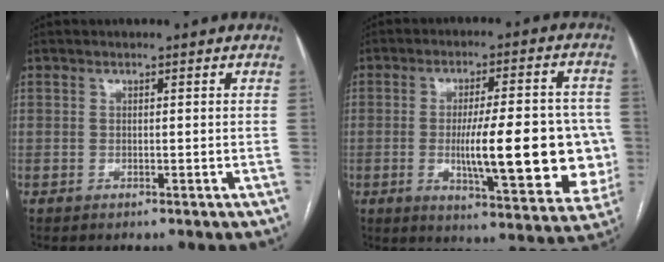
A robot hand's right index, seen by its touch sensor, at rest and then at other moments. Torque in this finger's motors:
{"motor_torque": [1.42, 0.72, 0.93, 0.14]}